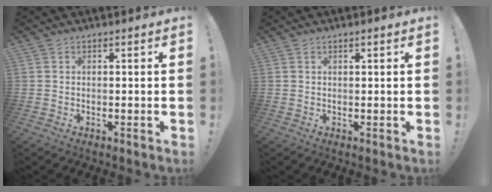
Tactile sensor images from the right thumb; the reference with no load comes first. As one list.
[{"total": 0.9, "force": [0.6, 0.1, 0.6], "torque": [-0.008, 0.000, 0.009]}]